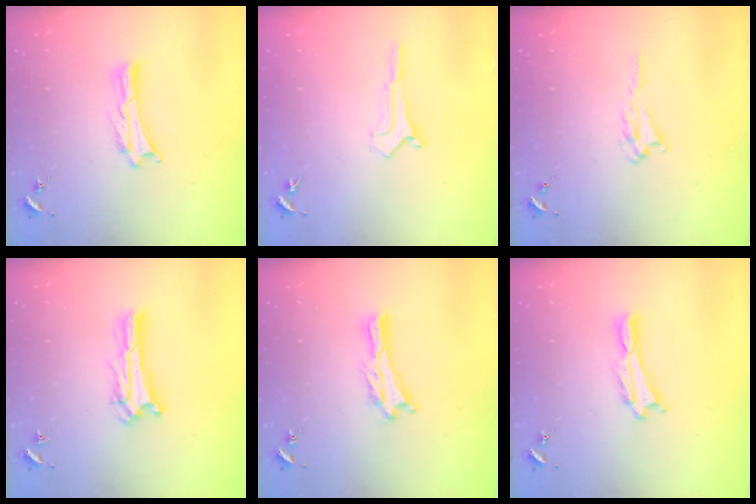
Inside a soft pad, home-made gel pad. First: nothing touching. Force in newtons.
{"total": 0.0}
{"total": 1.6, "press": 1.5, "slide": 0.4}
{"total": 0.9, "press": 0.9, "slide": 0.2}
{"total": 0.6, "press": 0.6, "slide": 0.2}
{"total": 0.0}